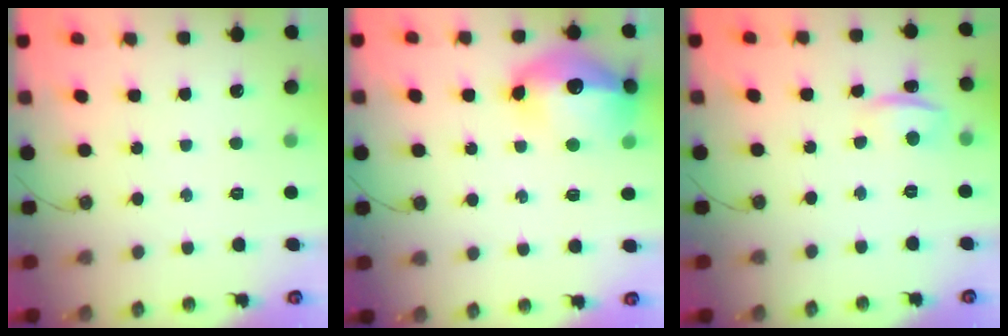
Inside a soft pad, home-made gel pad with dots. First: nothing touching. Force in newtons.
{"total": 17.9, "press": 17.8, "slide": 1.6}
{"total": 1.4, "press": 1.2, "slide": 0.7}